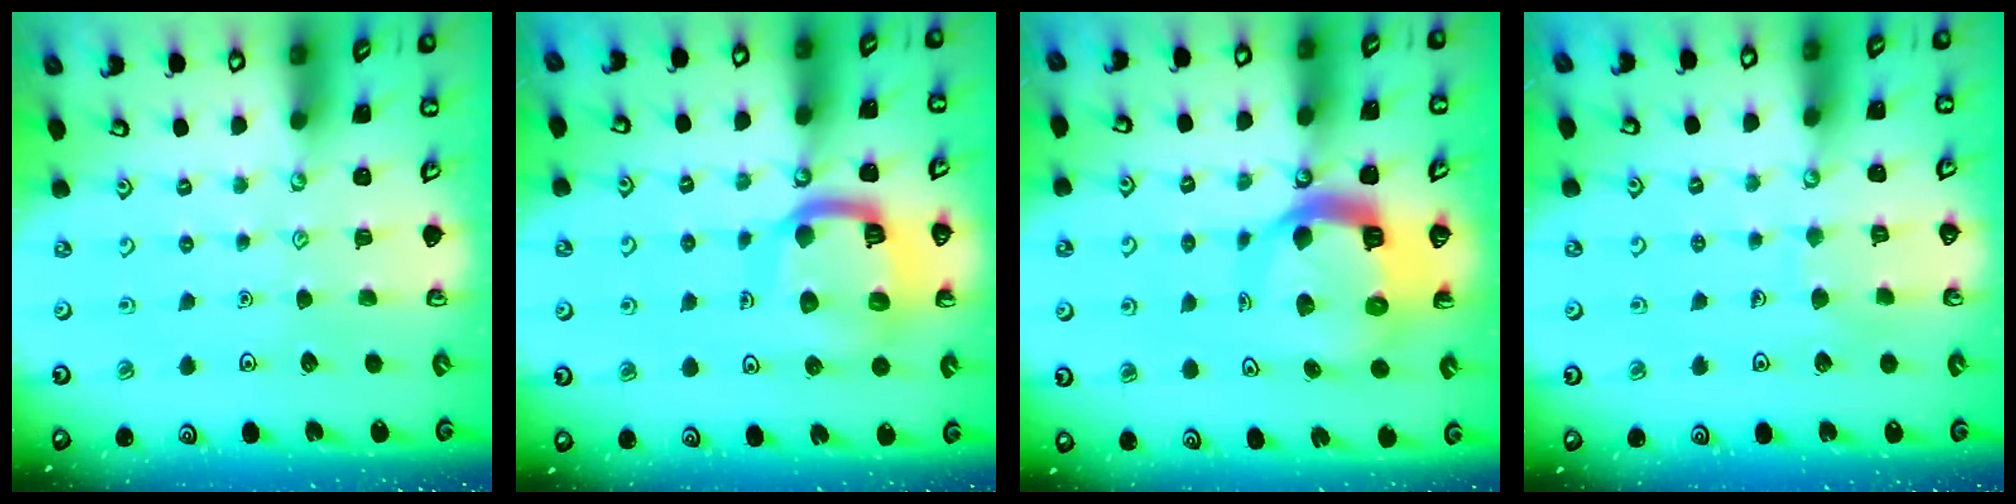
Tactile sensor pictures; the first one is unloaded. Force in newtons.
{"total": 14.6, "press": 14.6, "slide": 1.6}
{"total": 11.9, "press": 11.8, "slide": 1.4}
{"total": 6.1, "press": 6.1, "slide": 0.3}